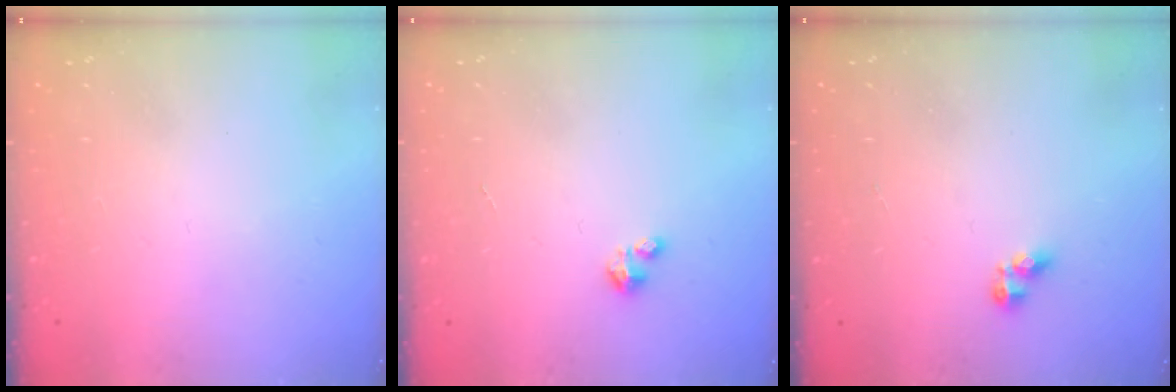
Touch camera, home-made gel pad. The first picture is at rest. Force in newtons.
{"total": 1.2, "press": 1.2, "slide": 0.2}
{"total": 3.4, "press": 3.4, "slide": 0.5}